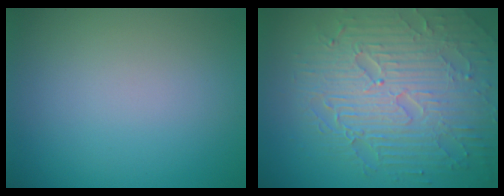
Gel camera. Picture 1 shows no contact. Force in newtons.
{"total": 9.2, "press": 6.3, "slide": 6.7}